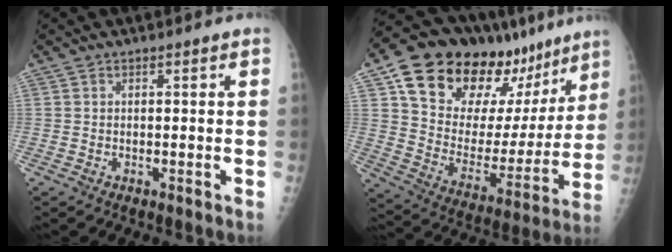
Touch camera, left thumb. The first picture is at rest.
{"total": 28.2, "force": [17.8, 15.1, 15.9], "torque": [-0.205, -0.038, 0.287]}